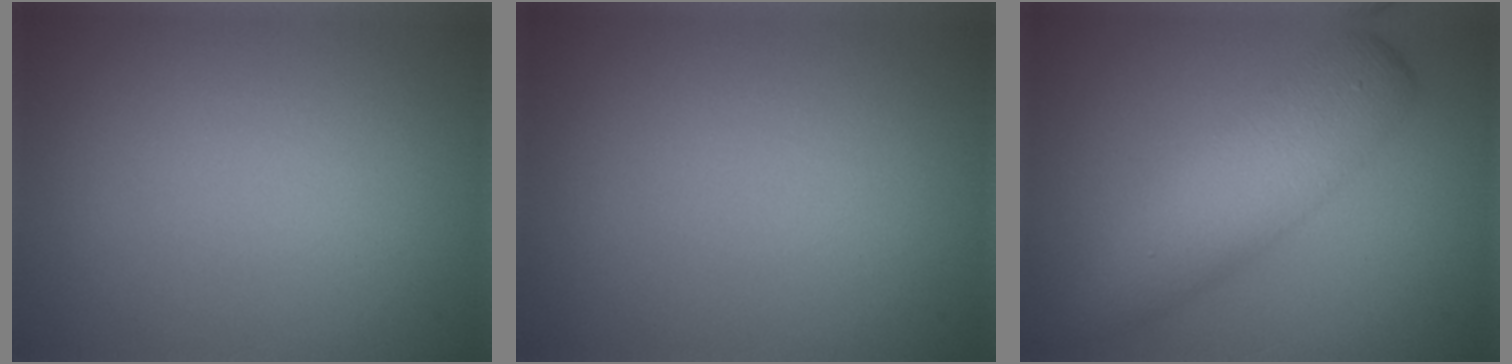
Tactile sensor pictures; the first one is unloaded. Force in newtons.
{"total": 0.0}
{"total": 4.9, "press": 4.9, "slide": 0.0}